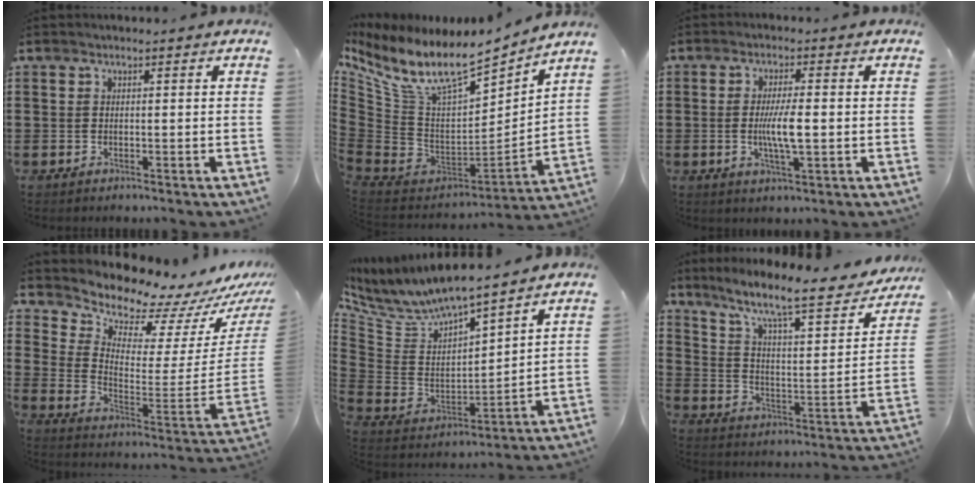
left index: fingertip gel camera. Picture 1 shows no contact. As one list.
[{"total": 10.9, "force": [7.7, 3.7, 6.8], "torque": [-0.165, -0.060, 0.135]}, {"total": 5.8, "force": [-0.3, 1.1, 5.6], "torque": [-0.113, -0.004, -0.012]}, {"total": 8.6, "force": [8.5, 1.2, 0.7], "torque": [-0.038, -0.100, 0.139]}, {"total": 6.9, "force": [6.1, 1.4, 2.9], "torque": [-0.088, -0.047, 0.103]}, {"total": 10.3, "force": [8.2, 0.9, 6.2], "torque": [-0.134, -0.057, 0.132]}]